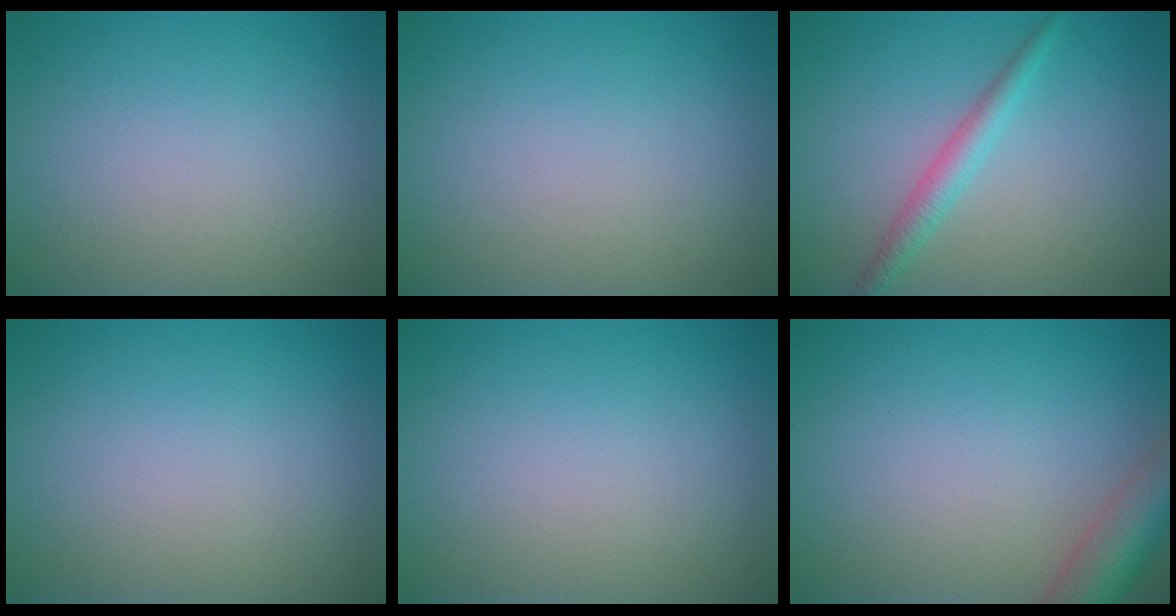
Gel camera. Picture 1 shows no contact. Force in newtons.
{"total": 0.0}
{"total": 2.3, "press": 2.2, "slide": 0.1}
{"total": 0.0}
{"total": 0.0}
{"total": 4.9, "press": 4.8, "slide": 0.4}